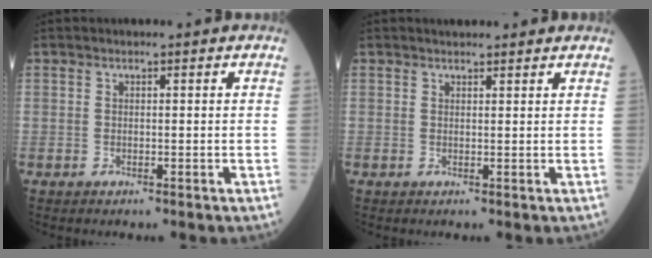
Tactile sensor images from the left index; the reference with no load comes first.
{"total": 3.2, "force": [2.9, 0.8, 1.1], "torque": [-0.014, 0.022, 0.038]}